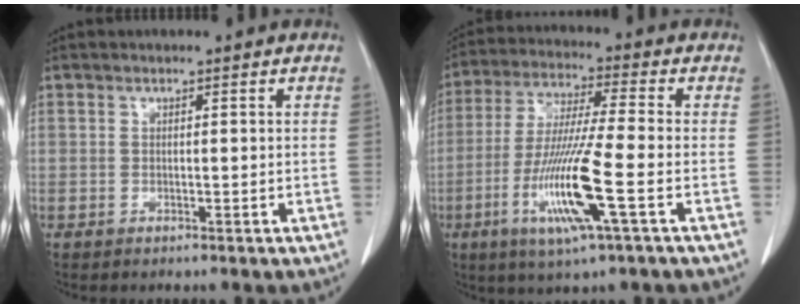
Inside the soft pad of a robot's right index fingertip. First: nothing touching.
{"total": 13.4, "force": [-4.3, -0.1, 12.7], "torque": [-0.256, -0.018, -0.085]}